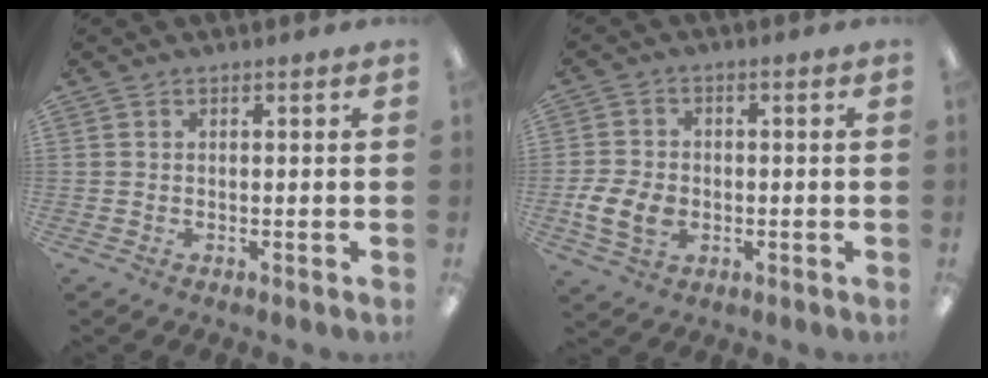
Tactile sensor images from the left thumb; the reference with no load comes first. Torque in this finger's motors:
{"motor_torque": [-0.53, 0.62, 0.10, -0.09, 0.02]}